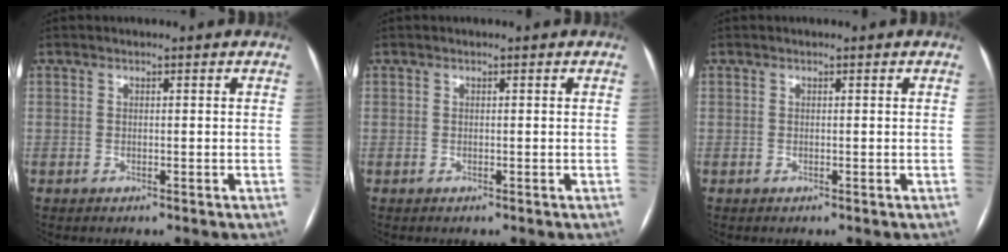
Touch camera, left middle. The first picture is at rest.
{"total": 0.0}
{"total": 0.0}